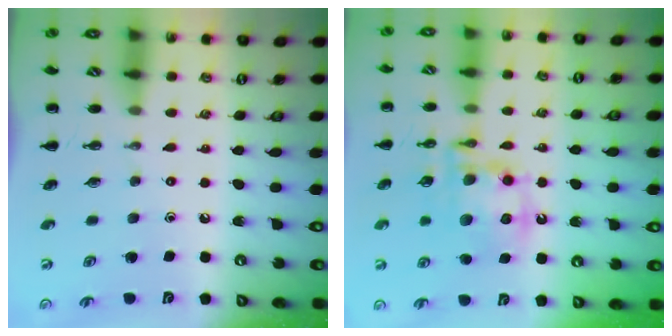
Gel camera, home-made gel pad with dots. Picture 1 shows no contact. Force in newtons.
{"total": 14.2, "press": 13.8, "slide": 3.4}